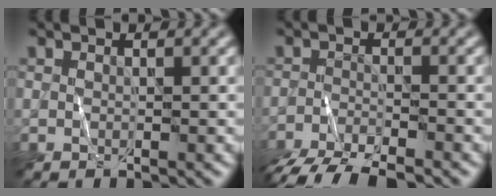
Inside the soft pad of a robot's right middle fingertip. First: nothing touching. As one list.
[{"total": 6.3, "force": [-5.5, 1.3, 2.8], "torque": [-0.052, -0.025, -0.095]}]